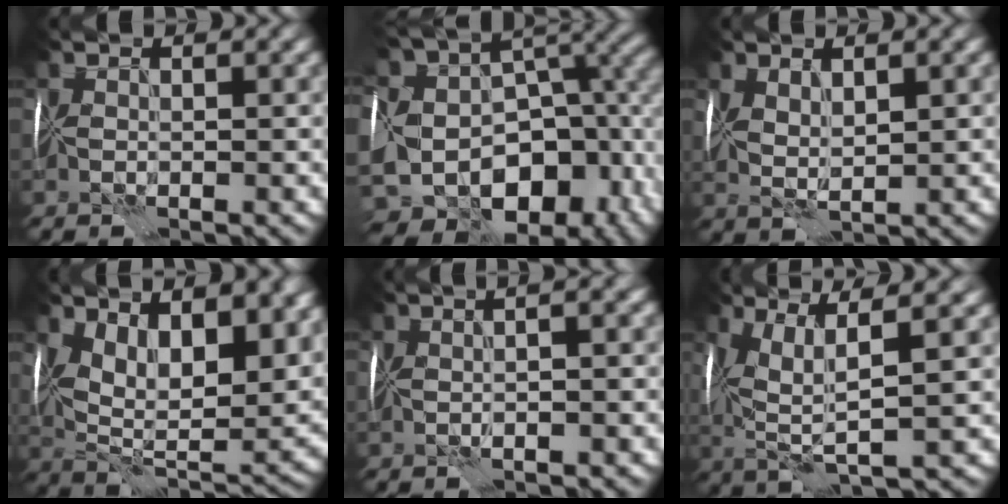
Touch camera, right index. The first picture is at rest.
{"total": 19.3, "force": [-5.9, 13.9, 12.1], "torque": [-0.195, 0.015, -0.053]}
{"total": 2.5, "force": [1.1, 1.0, 2.0], "torque": [-0.044, 0.003, 0.024]}
{"total": 13.5, "force": [4.0, 6.9, 10.9], "torque": [-0.158, -0.003, 0.072]}
{"total": 6.2, "force": [1.2, 2.8, 5.4], "torque": [-0.029, 0.023, -0.011]}
{"total": 6.1, "force": [1.8, 1.6, 5.6], "torque": [-0.120, 0.007, 0.038]}